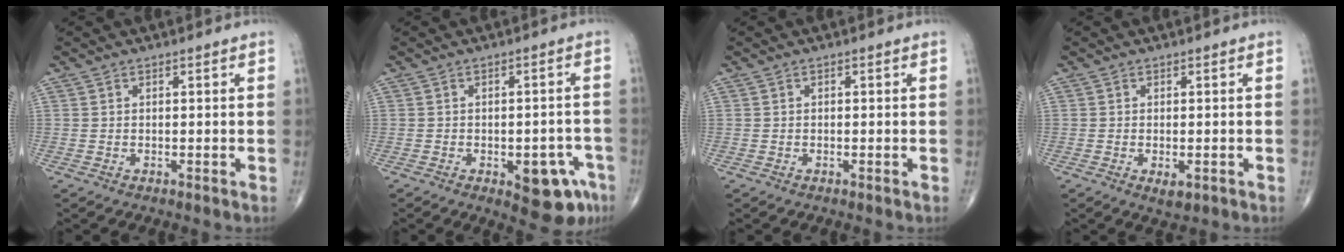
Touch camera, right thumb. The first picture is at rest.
{"total": 9.5, "force": [-4.3, 4.2, 7.4], "torque": [-0.062, 0.023, -0.045]}
{"total": 0.0}
{"total": 2.4, "force": [-0.8, 1.0, 2.0], "torque": [-0.028, -0.003, -0.010]}